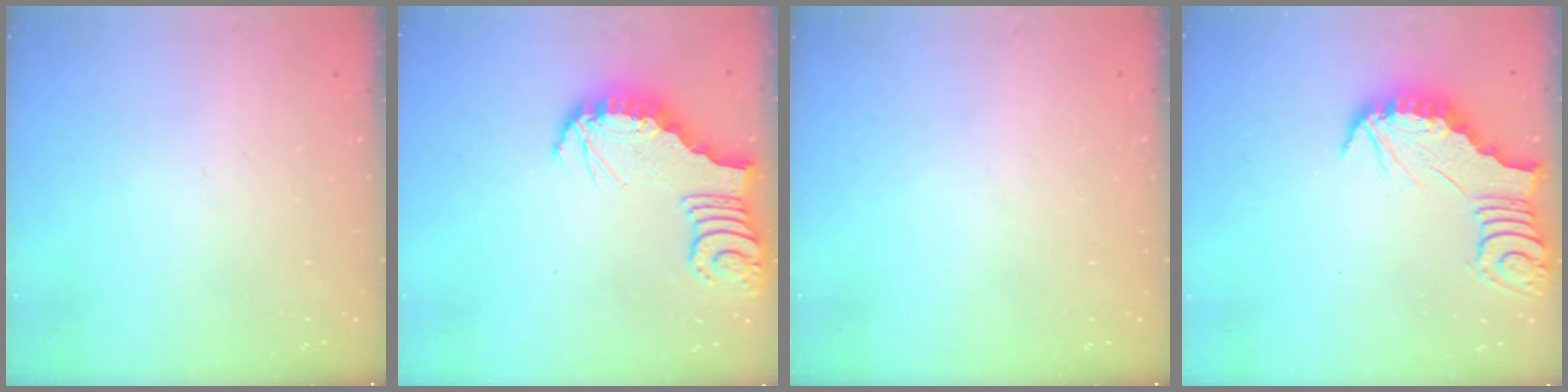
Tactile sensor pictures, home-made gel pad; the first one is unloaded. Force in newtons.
{"total": 4.0, "press": 3.9, "slide": 0.7}
{"total": 0.0}
{"total": 2.8, "press": 2.7, "slide": 0.3}